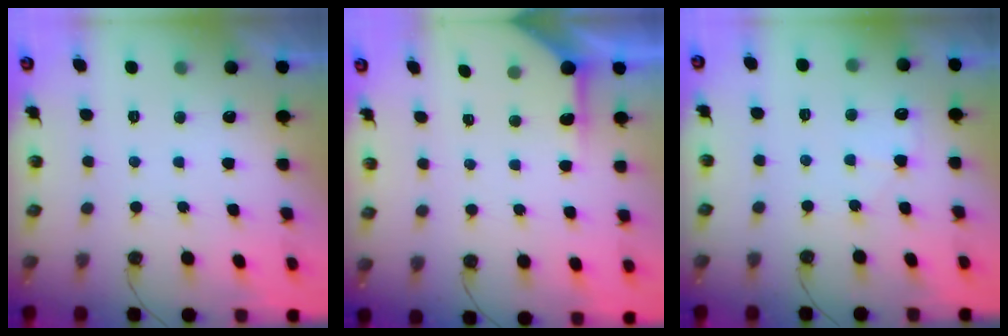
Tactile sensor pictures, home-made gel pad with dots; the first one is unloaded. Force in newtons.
{"total": 5.0, "press": 4.9, "slide": 0.3}
{"total": 6.0, "press": 6.0, "slide": 0.8}